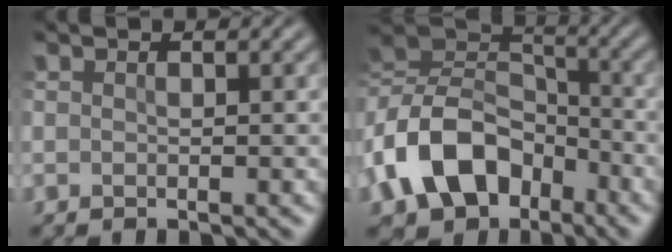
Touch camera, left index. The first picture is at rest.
{"total": 11.2, "force": [-4.9, 7.8, 6.4], "torque": [-0.130, 0.003, -0.111]}